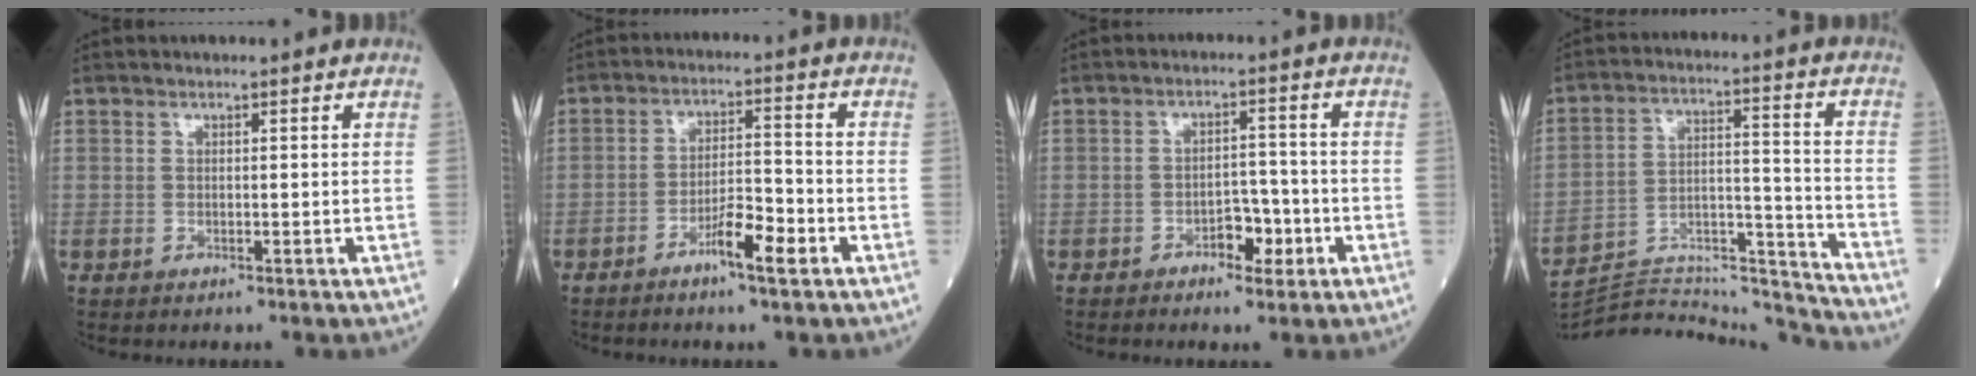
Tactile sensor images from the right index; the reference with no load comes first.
{"total": 5.8, "force": [-3.3, 0.8, 4.7], "torque": [-0.082, 0.004, -0.060]}
{"total": 4.1, "force": [-2.1, 2.2, 2.8], "torque": [-0.033, 0.009, -0.031]}
{"total": 21.5, "force": [-21.2, 0.7, 3.3], "torque": [-0.073, 0.033, -0.320]}